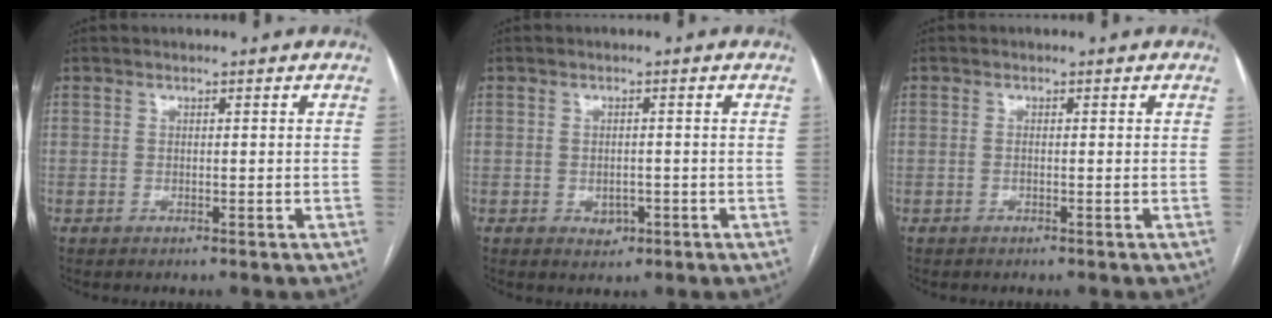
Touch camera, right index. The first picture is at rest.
{"total": 2.0, "force": [-0.8, 1.5, 1.1], "torque": [-0.015, 0.002, -0.004]}
{"total": 0.0}